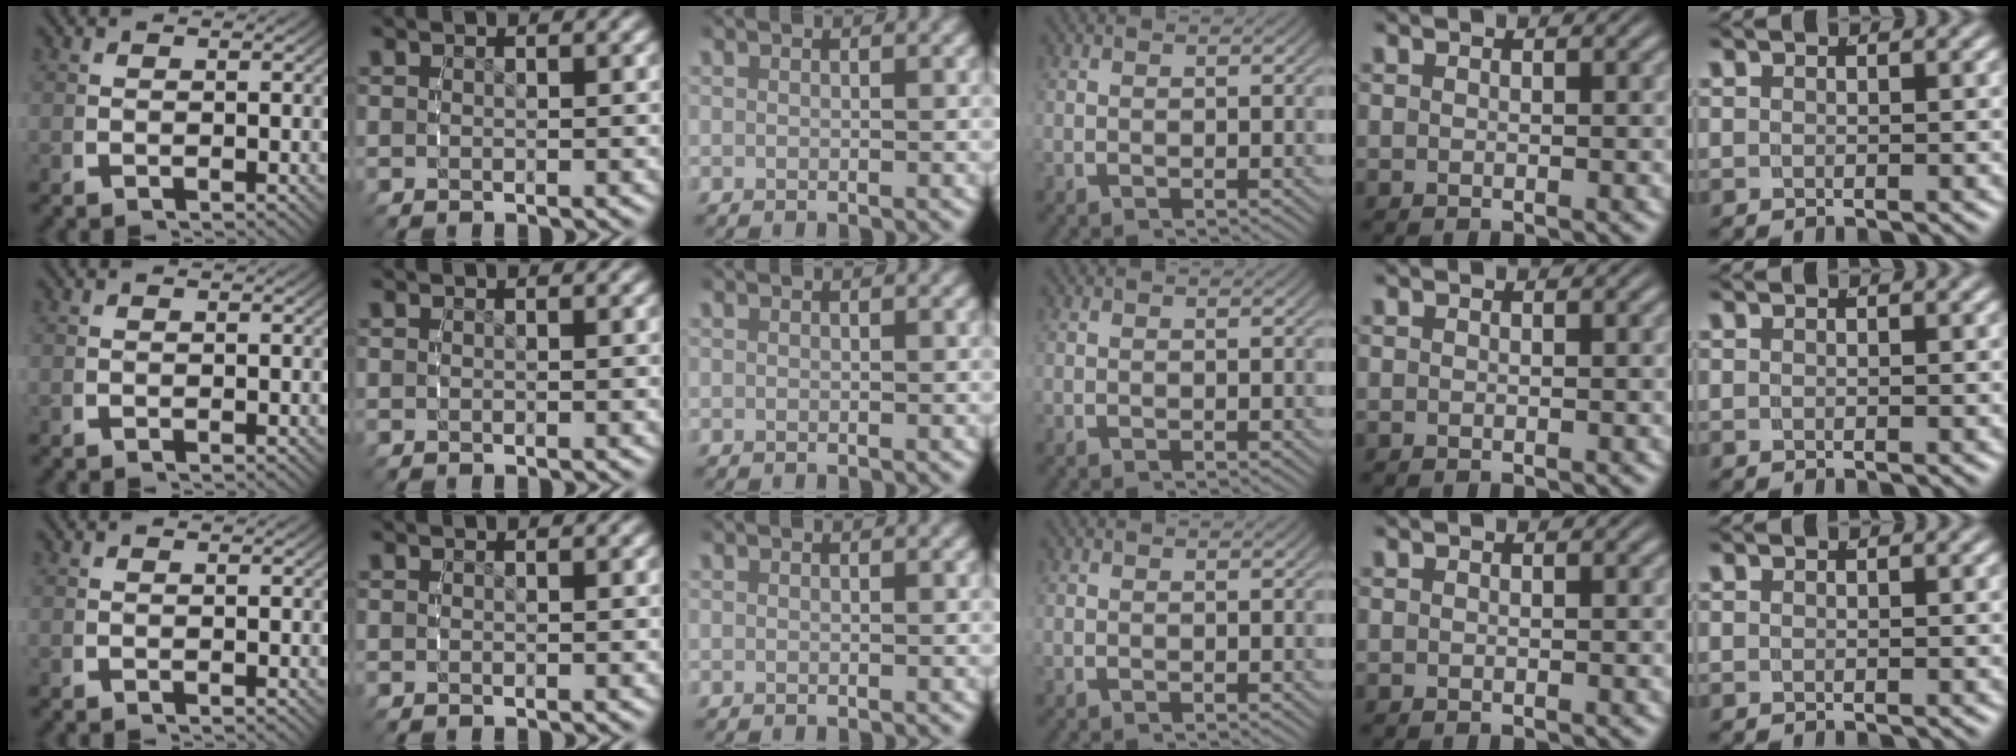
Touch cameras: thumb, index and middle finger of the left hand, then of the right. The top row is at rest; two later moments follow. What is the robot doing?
{"motion": "reach", "object": "jar lid"}